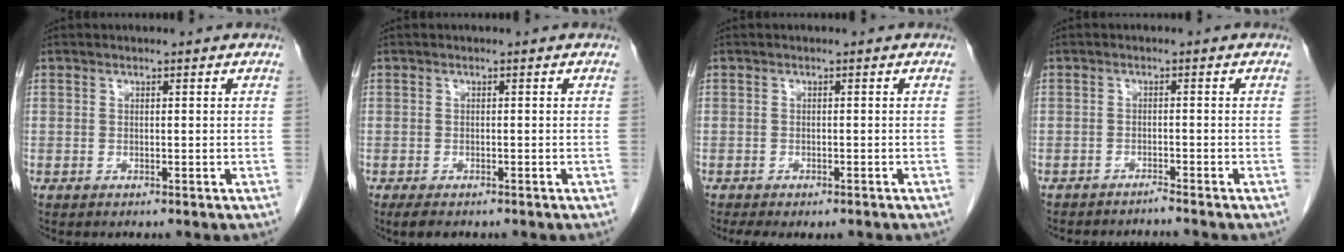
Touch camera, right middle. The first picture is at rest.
{"total": 2.3, "force": [-1.7, 0.9, 1.3], "torque": [-0.028, -0.006, -0.024]}
{"total": 4.2, "force": [-3.2, 1.6, 2.2], "torque": [-0.033, -0.009, -0.043]}
{"total": 2.5, "force": [-2.5, -0.4, 0.1], "torque": [0.005, -0.002, -0.035]}